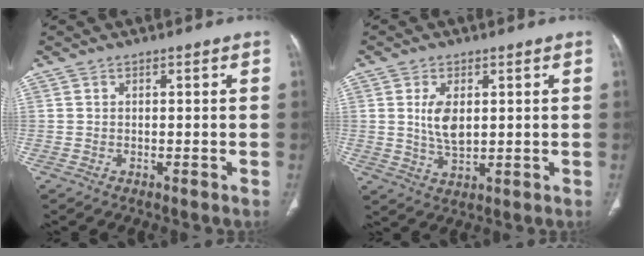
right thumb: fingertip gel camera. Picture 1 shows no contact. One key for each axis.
{"total": 6.1, "fx": 1.2, "fy": 3.3, "fz": 5.0, "tx": -0.091, "ty": -0.011, "tz": 0.029}